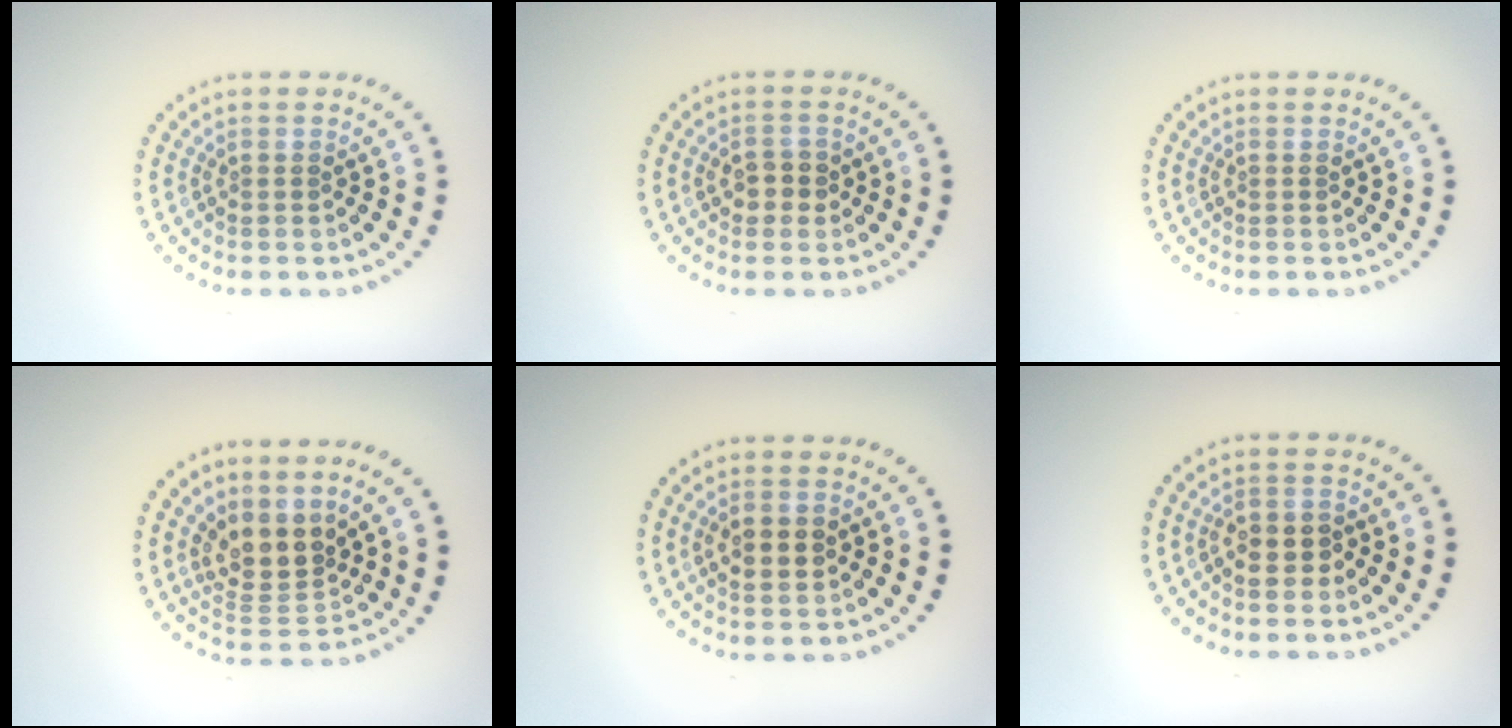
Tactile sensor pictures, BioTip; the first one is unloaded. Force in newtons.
{"total": 1.9, "press": 1.8, "slide": 0.4}
{"total": 0.0}
{"total": 3.5, "press": 2.6, "slide": 2.4}
{"total": 1.7, "press": 1.7, "slide": 0.1}
{"total": 1.6, "press": 1.5, "slide": 0.5}